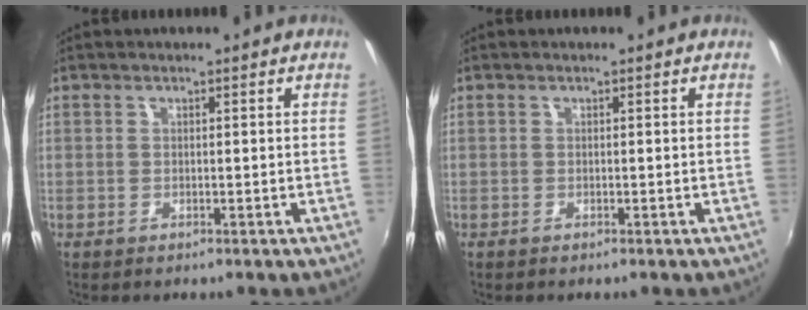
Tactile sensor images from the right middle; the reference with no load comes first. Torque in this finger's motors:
{"motor_torque": [0.10, -0.08, 0.01, 0.00]}